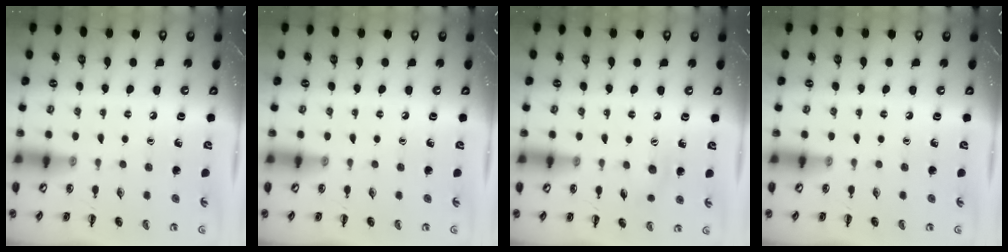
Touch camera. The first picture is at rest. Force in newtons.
{"total": 0.0}
{"total": 5.3, "press": 5.1, "slide": 1.4}
{"total": 0.0}